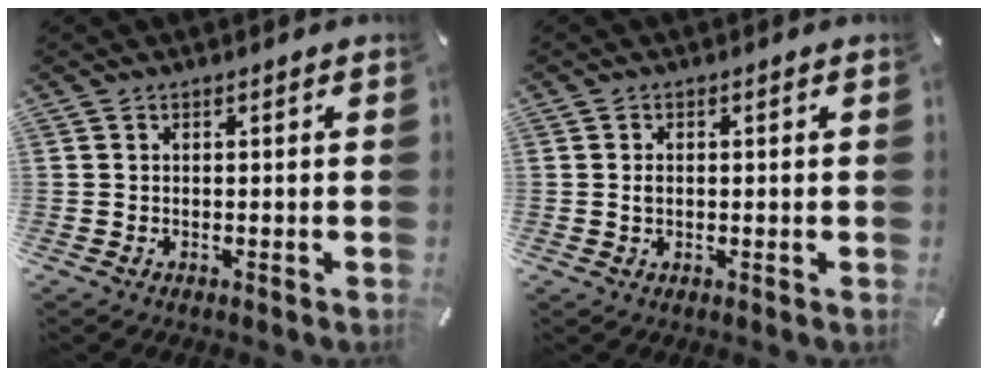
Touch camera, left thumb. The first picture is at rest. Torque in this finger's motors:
{"motor_torque": [-0.09, -0.04, 0.06, 0.16, -0.02]}